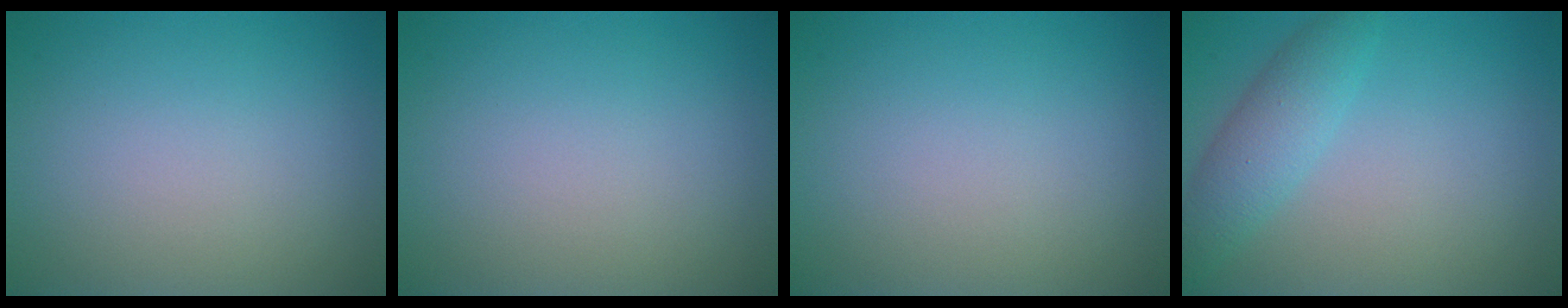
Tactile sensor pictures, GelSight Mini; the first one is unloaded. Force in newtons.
{"total": 0.0}
{"total": 0.0}
{"total": 3.0, "press": 3.0, "slide": 0.2}